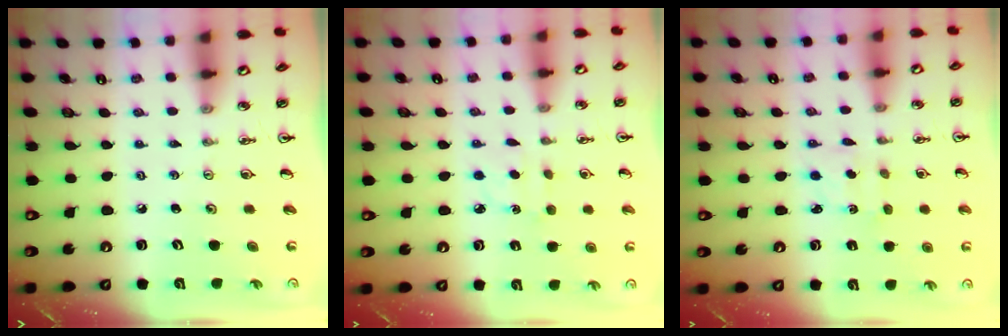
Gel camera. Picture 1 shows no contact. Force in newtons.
{"total": 3.7, "press": 3.6, "slide": 0.5}
{"total": 2.0, "press": 1.9, "slide": 0.7}